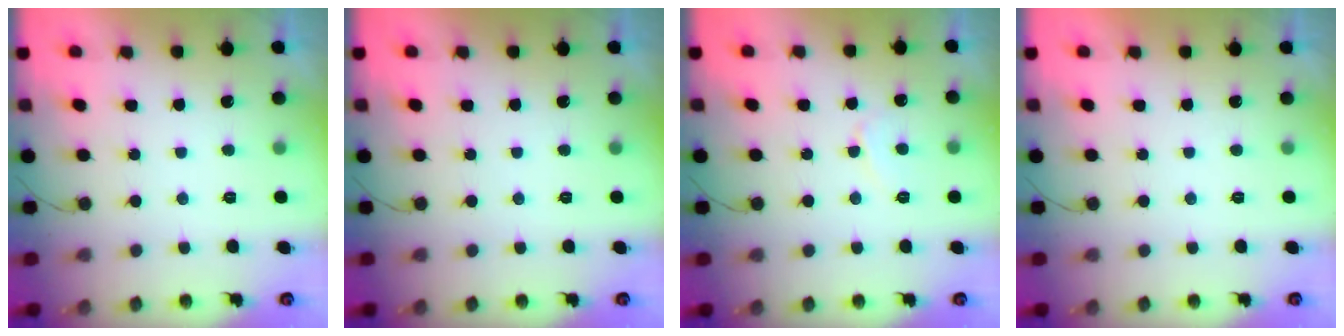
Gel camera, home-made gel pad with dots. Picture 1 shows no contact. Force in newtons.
{"total": 0.0}
{"total": 4.6, "press": 4.6, "slide": 0.5}
{"total": 1.7, "press": 1.7, "slide": 0.1}